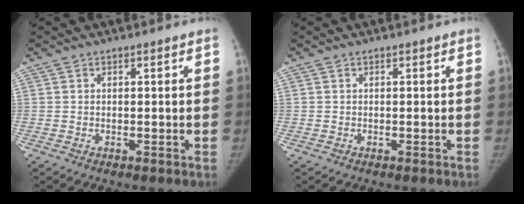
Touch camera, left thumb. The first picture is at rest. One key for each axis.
{"total": 0.0}